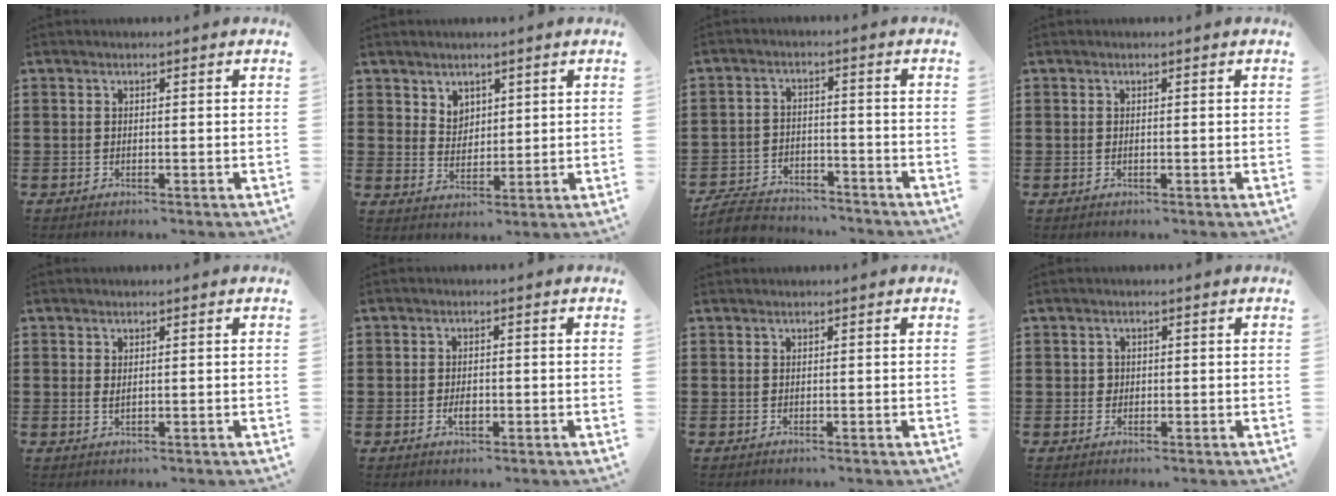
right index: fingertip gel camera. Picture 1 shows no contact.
{"total": 3.8, "force": [2.8, 2.5, 0.3], "torque": [-0.018, 0.004, 0.053]}
{"total": 6.2, "force": [-5.9, 1.3, 1.3], "torque": [-0.036, 0.008, -0.118]}
{"total": 0.0}
{"total": 0.9, "force": [0.5, 0.2, 0.7], "torque": [-0.015, 0.002, 0.009]}
{"total": 2.0, "force": [-0.6, 0.9, 1.7], "torque": [-0.032, 0.000, -0.010]}
{"total": 0.0}
{"total": 1.0, "force": [0.2, 0.9, 0.3], "torque": [-0.007, 0.004, 0.004]}